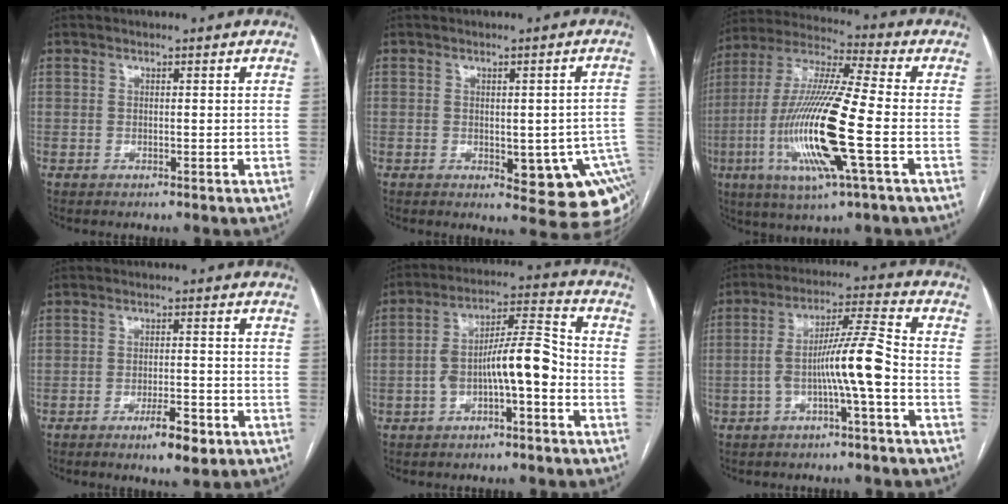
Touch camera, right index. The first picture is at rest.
{"total": 13.4, "force": [-3.5, 5.3, 11.8], "torque": [-0.090, 0.012, -0.027]}
{"total": 18.8, "force": [-4.7, 1.1, 18.2], "torque": [-0.379, -0.016, -0.090]}
{"total": 5.3, "force": [-3.0, 1.1, 4.2], "torque": [-0.068, -0.002, -0.043]}
{"total": 10.2, "force": [-2.6, 2.2, 9.6], "torque": [-0.170, 0.035, -0.041]}
{"total": 9.4, "force": [-2.6, -0.3, 9.1], "torque": [-0.162, 0.024, -0.045]}